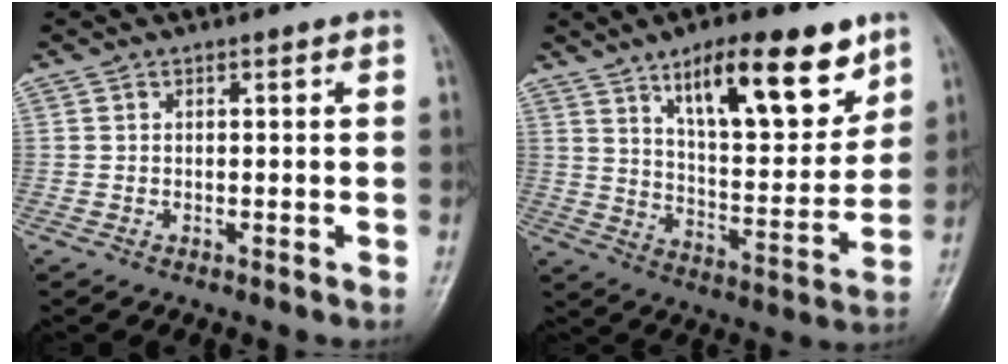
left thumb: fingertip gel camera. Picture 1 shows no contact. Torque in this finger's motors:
{"motor_torque": [2.27, 1.00, 1.65, -1.12, 0.14]}